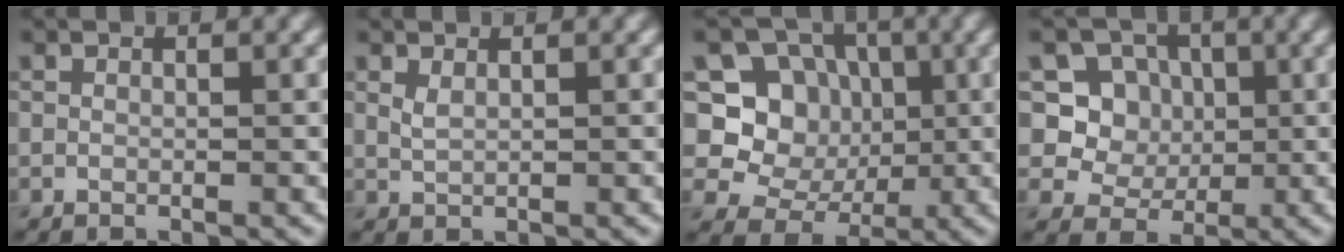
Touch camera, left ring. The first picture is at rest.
{"total": 0.9, "force": [0.6, 0.3, 0.6], "torque": [-0.017, 0.000, 0.015]}
{"total": 7.0, "force": [0.6, 6.4, 2.8], "torque": [-0.037, -0.004, -0.012]}
{"total": 5.7, "force": [1.2, 5.2, 2.0], "torque": [-0.028, 0.002, 0.024]}